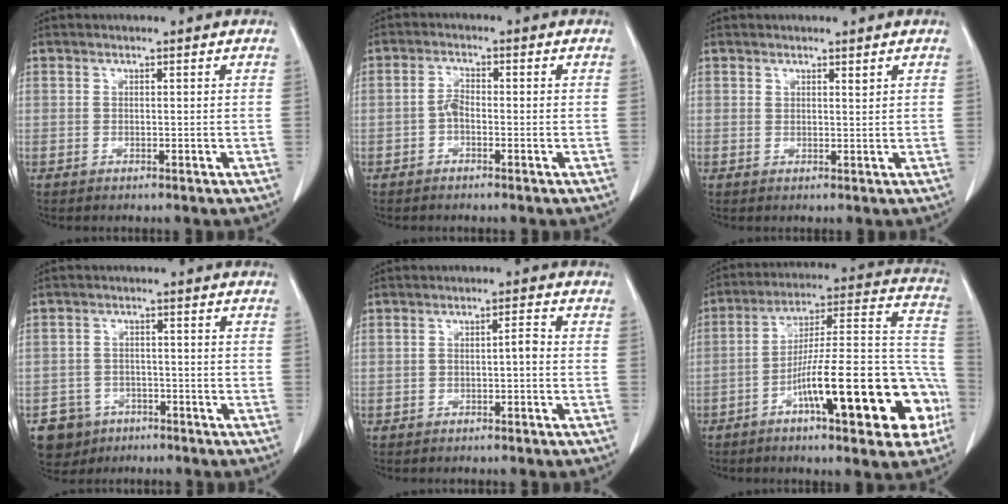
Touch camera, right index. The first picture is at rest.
{"total": 2.1, "force": [-0.8, 0.9, 1.7], "torque": [-0.031, 0.005, -0.017]}
{"total": 0.7, "force": [0.6, 0.1, 0.4], "torque": [-0.008, -0.007, 0.011]}
{"total": 6.0, "force": [-3.6, 4.7, 0.7], "torque": [-0.014, 0.008, -0.056]}
{"total": 2.1, "force": [-0.6, 0.4, 1.9], "torque": [-0.029, 0.008, -0.011]}
{"total": 22.8, "force": [-9.2, 4.1, 20.5], "torque": [-0.246, 0.029, -0.134]}